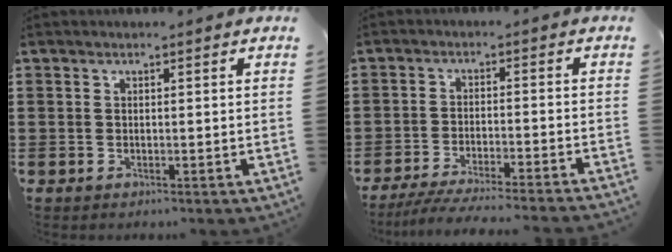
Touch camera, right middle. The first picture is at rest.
{"total": 4.8, "force": [-4.4, -0.2, 1.8], "torque": [-0.035, -0.011, -0.088]}